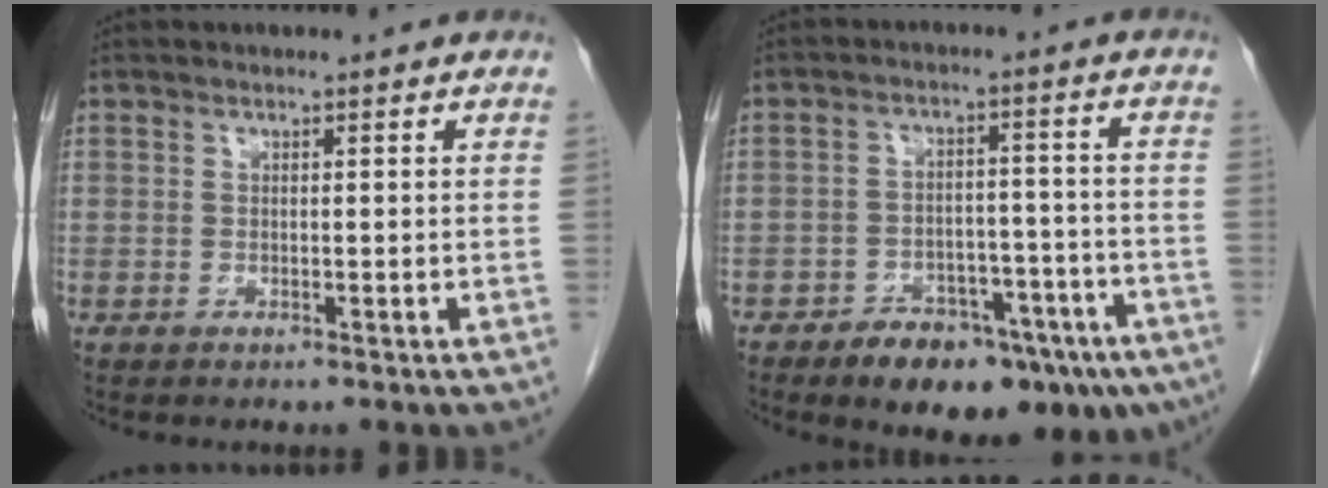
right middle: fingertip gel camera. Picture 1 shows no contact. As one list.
[{"total": 15.2, "force": [-10.3, 6.5, 9.0], "torque": [-0.080, 0.026, -0.145]}]